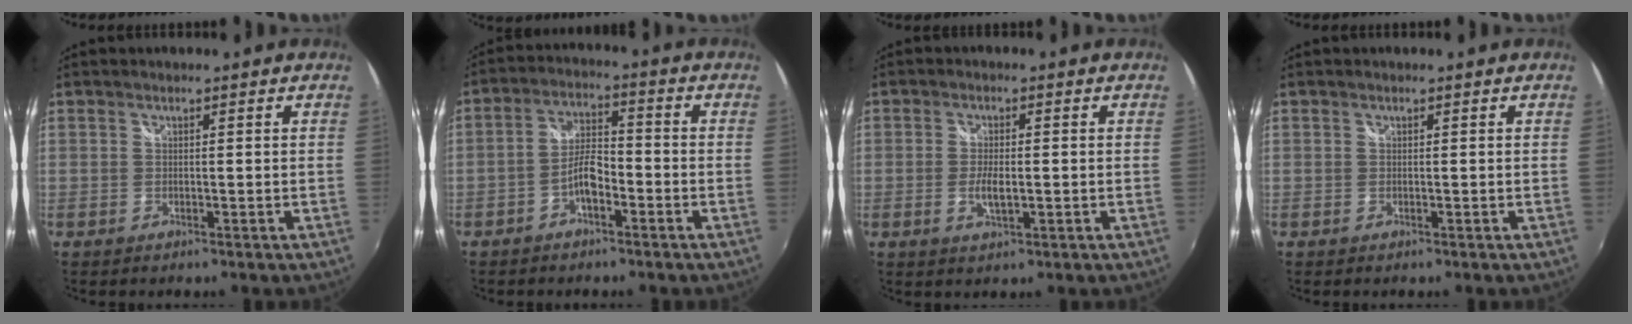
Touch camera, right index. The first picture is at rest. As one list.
[{"total": 5.5, "force": [-2.9, 2.0, 4.1], "torque": [-0.087, 0.012, -0.052]}, {"total": 3.8, "force": [-0.8, 1.3, 3.5], "torque": [-0.067, -0.007, -0.013]}, {"total": 0.0}]